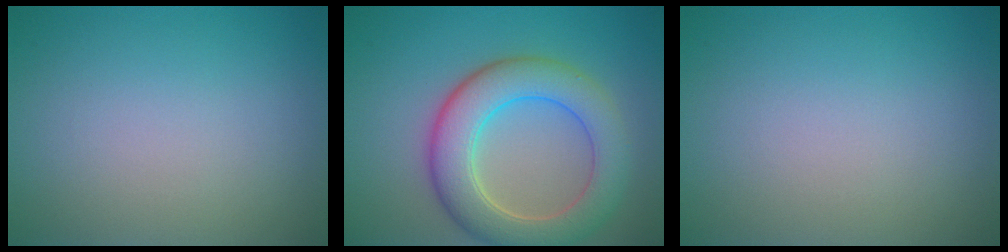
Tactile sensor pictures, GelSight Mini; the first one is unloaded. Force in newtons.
{"total": 7.2, "press": 7.1, "slide": 0.6}
{"total": 0.0}